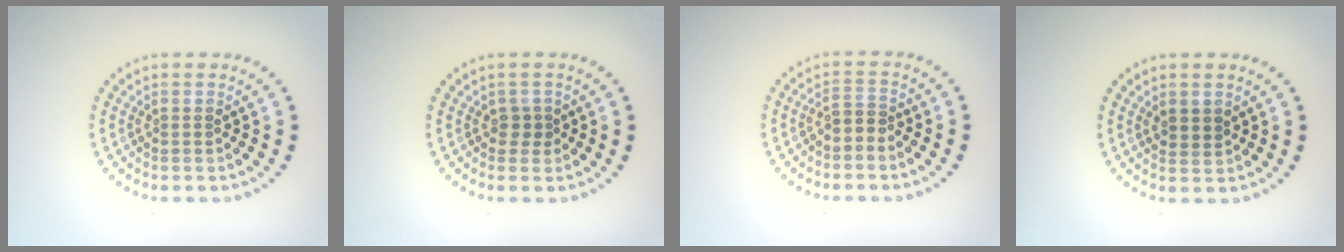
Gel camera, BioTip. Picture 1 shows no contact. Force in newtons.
{"total": 1.1, "press": 0.9, "slide": 0.7}
{"total": 1.5, "press": 1.3, "slide": 0.8}
{"total": 1.5, "press": 1.4, "slide": 0.7}